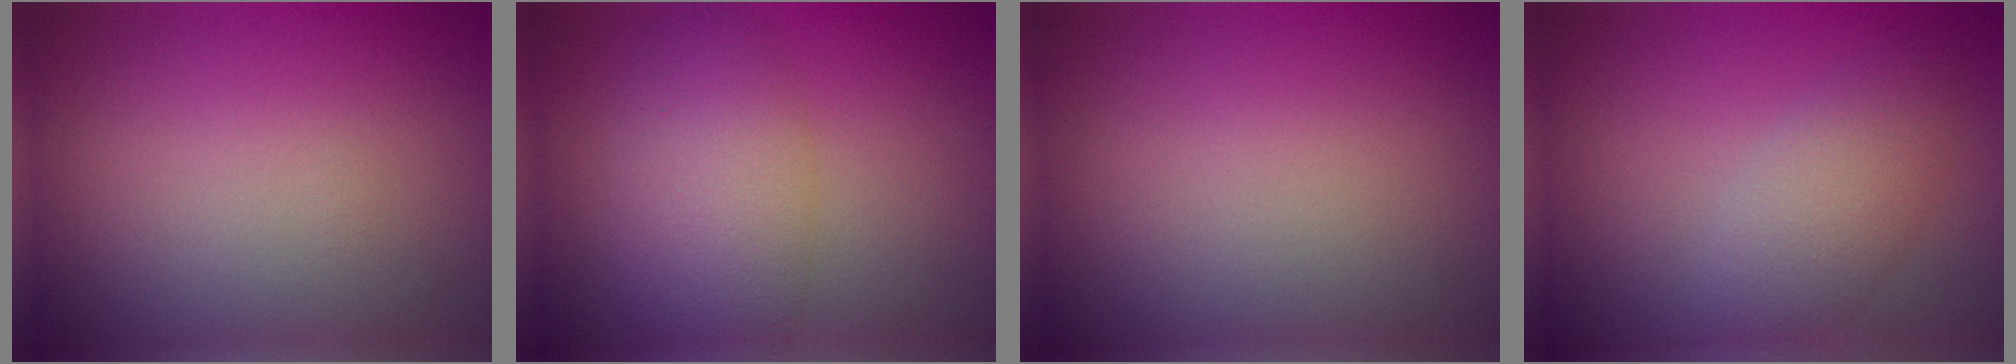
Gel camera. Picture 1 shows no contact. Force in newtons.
{"total": 5.7, "press": 5.7, "slide": 0.2}
{"total": 0.0}
{"total": 3.6, "press": 3.6, "slide": 0.2}